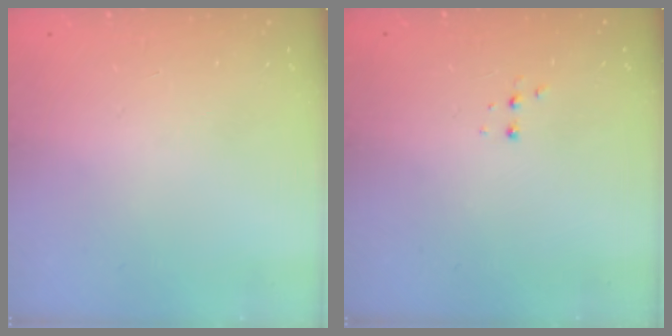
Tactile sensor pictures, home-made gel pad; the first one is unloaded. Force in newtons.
{"total": 3.3, "press": 3.2, "slide": 0.7}